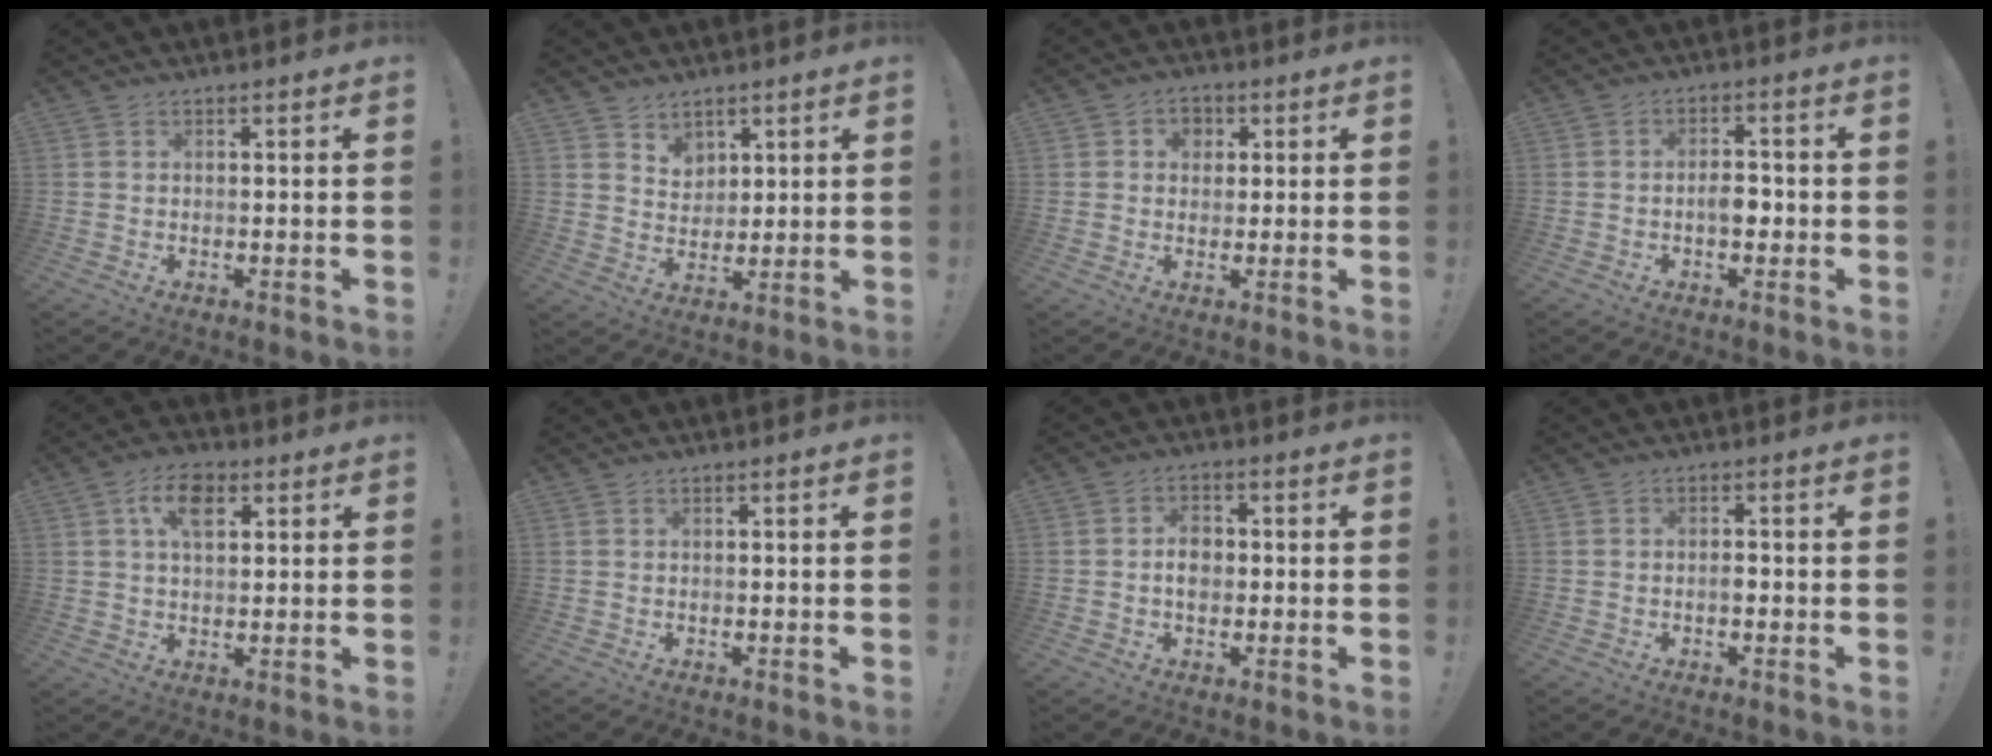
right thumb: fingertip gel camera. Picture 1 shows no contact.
{"total": 5.6, "force": [3.8, 4.1, 0.5], "torque": [-0.009, -0.030, 0.072]}
{"total": 4.1, "force": [0.9, 3.7, 1.6], "torque": [-0.015, -0.002, 0.015]}
{"total": 5.0, "force": [-1.6, 2.9, 3.8], "torque": [-0.060, 0.015, -0.026]}
{"total": 8.5, "force": [3.3, 4.8, 6.1], "torque": [-0.093, 0.002, 0.058]}
{"total": 0.0}
{"total": 5.0, "force": [-0.5, 3.7, 3.3], "torque": [-0.046, 0.005, -0.012]}
{"total": 1.7, "force": [-0.9, 0.8, 1.2], "torque": [-0.027, 0.007, -0.015]}